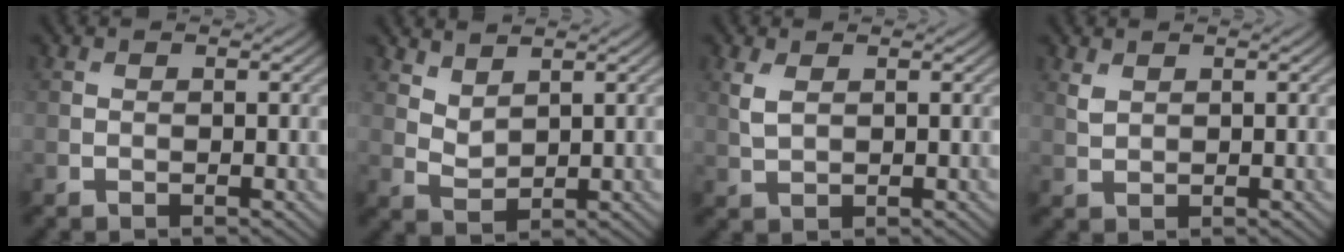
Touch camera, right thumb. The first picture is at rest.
{"total": 3.4, "force": [2.6, 1.4, 1.7], "torque": [-0.042, -0.010, 0.060]}
{"total": 2.5, "force": [1.1, 1.2, 1.9], "torque": [-0.055, 0.000, 0.026]}
{"total": 1.5, "force": [1.0, 0.7, 0.8], "torque": [-0.025, -0.002, 0.025]}